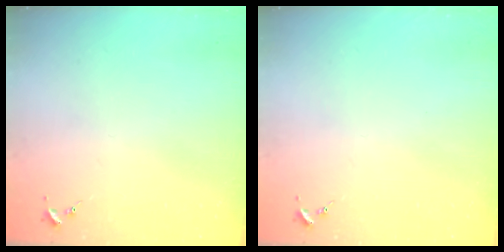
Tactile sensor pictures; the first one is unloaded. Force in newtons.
{"total": 0.0}